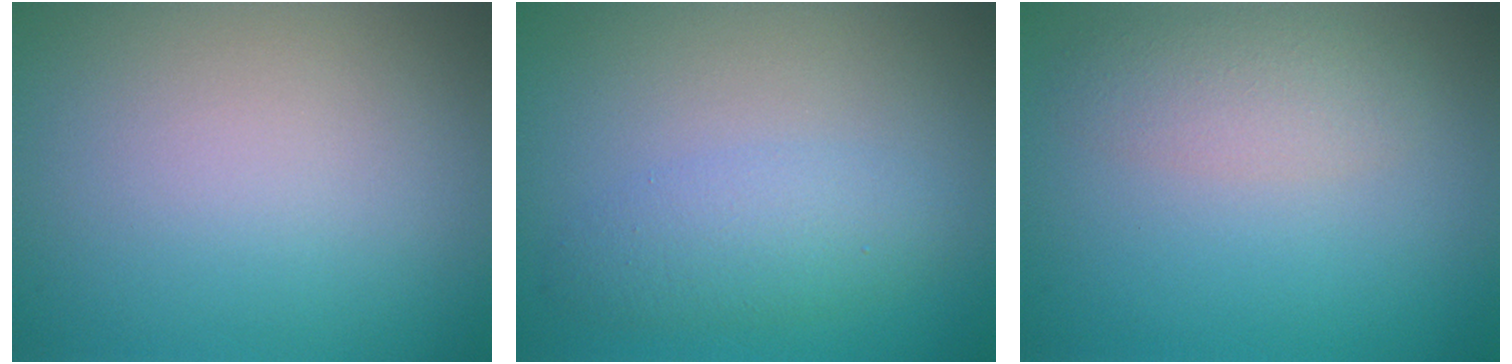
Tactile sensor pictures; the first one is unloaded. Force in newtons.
{"total": 2.6, "press": 2.6, "slide": 0.1}
{"total": 2.4, "press": 2.4, "slide": 0.0}